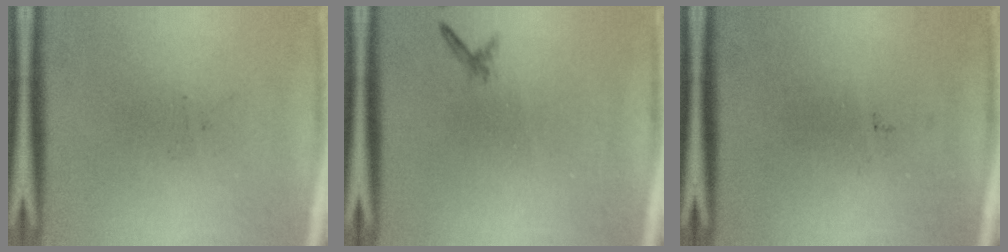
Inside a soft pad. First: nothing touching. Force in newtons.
{"total": 0.6}
{"total": 0.0}